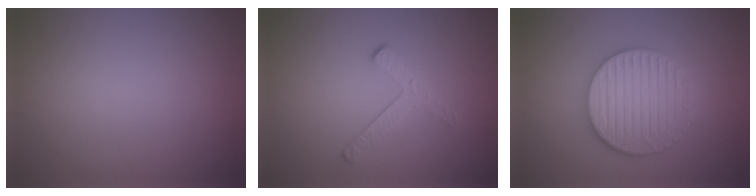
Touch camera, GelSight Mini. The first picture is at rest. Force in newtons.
{"total": 2.0, "press": 1.4, "slide": 1.5}
{"total": 5.2, "press": 5.1, "slide": 1.1}